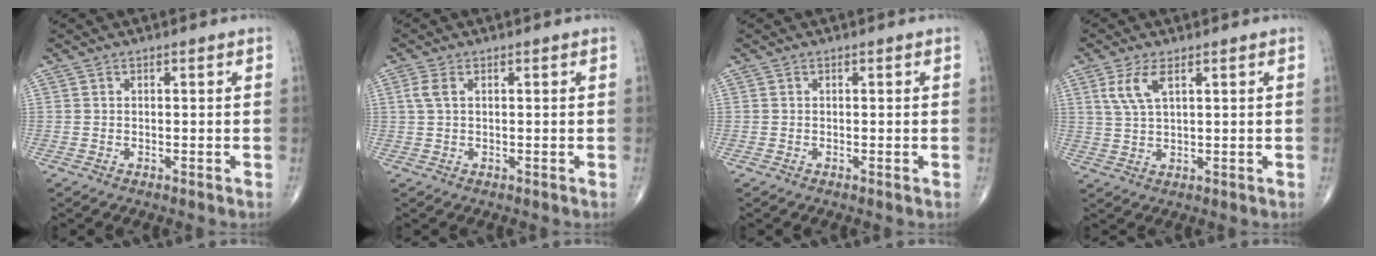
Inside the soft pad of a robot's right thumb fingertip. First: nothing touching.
{"total": 2.2, "force": [0.6, 1.1, 1.8], "torque": [-0.054, 0.013, 0.016]}
{"total": 0.0}
{"total": 5.1, "force": [2.3, 1.8, 4.1], "torque": [-0.094, -0.002, 0.052]}